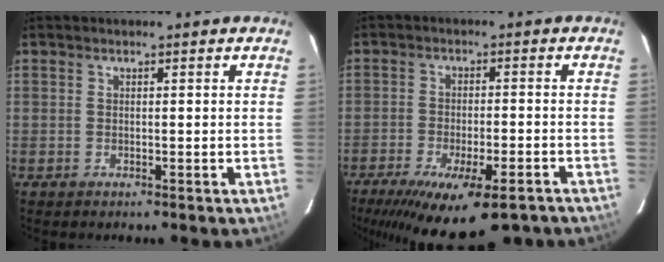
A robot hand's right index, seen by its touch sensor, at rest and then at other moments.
{"total": 18.2, "force": [-13.1, 5.5, 11.5], "torque": [-0.218, -0.053, -0.188]}